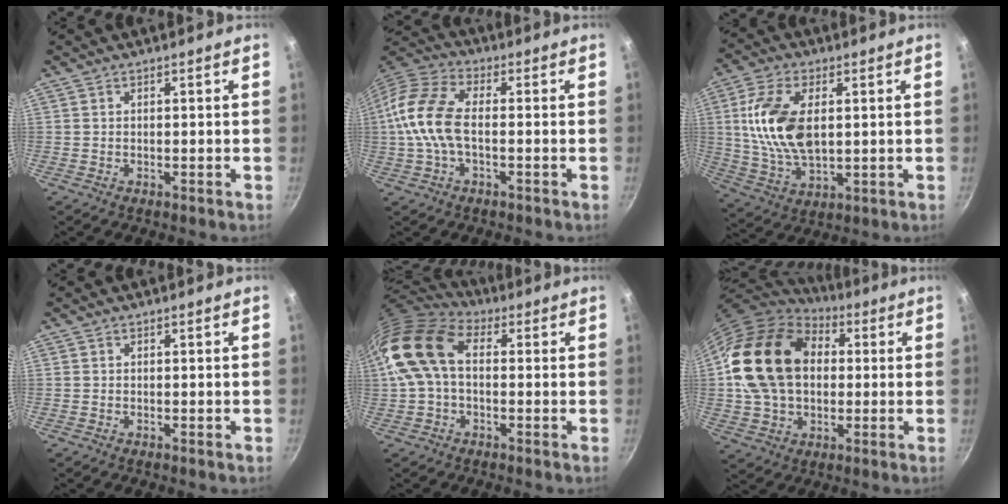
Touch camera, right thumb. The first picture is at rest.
{"total": 12.5, "force": [-0.9, 6.7, 10.6], "torque": [-0.214, 0.031, -0.035]}
{"total": 14.6, "force": [2.3, 8.1, 12.0], "torque": [-0.225, -0.007, 0.048]}
{"total": 0.0}
{"total": 13.9, "force": [1.5, 8.8, 10.6], "torque": [-0.194, 0.026, 0.013]}
{"total": 21.6, "force": [3.7, 16.2, 13.8], "torque": [-0.227, 0.021, 0.064]}